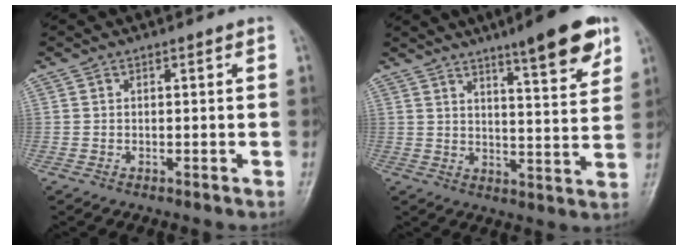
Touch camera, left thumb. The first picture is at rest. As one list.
[{"total": 12.1, "force": [7.6, 2.1, 9.1], "torque": [-0.110, -0.039, 0.108]}]